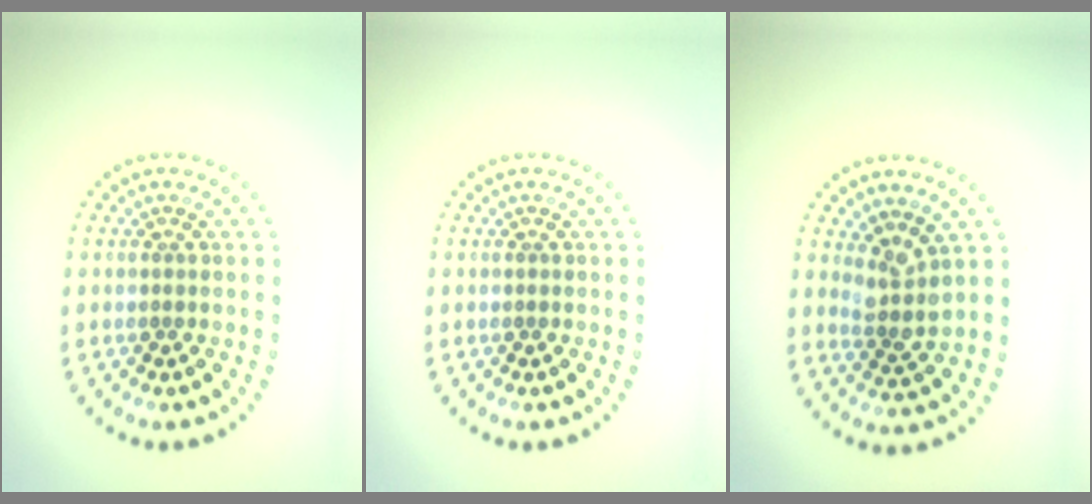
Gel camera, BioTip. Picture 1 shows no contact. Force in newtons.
{"total": 0.0}
{"total": 2.4, "press": 1.9, "slide": 1.5}